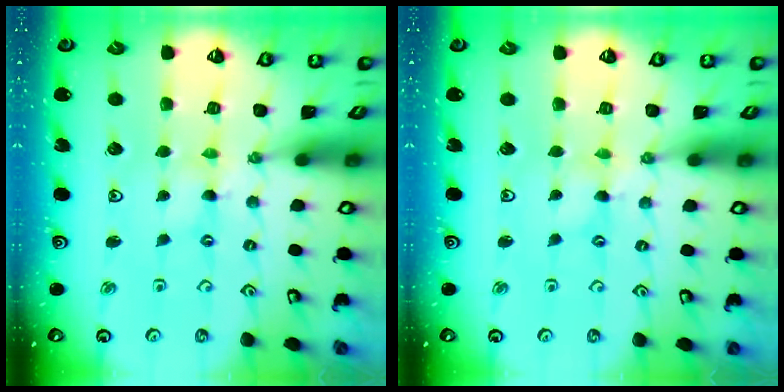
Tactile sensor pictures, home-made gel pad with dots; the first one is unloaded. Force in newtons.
{"total": 0.7, "press": 0.7, "slide": 0.2}